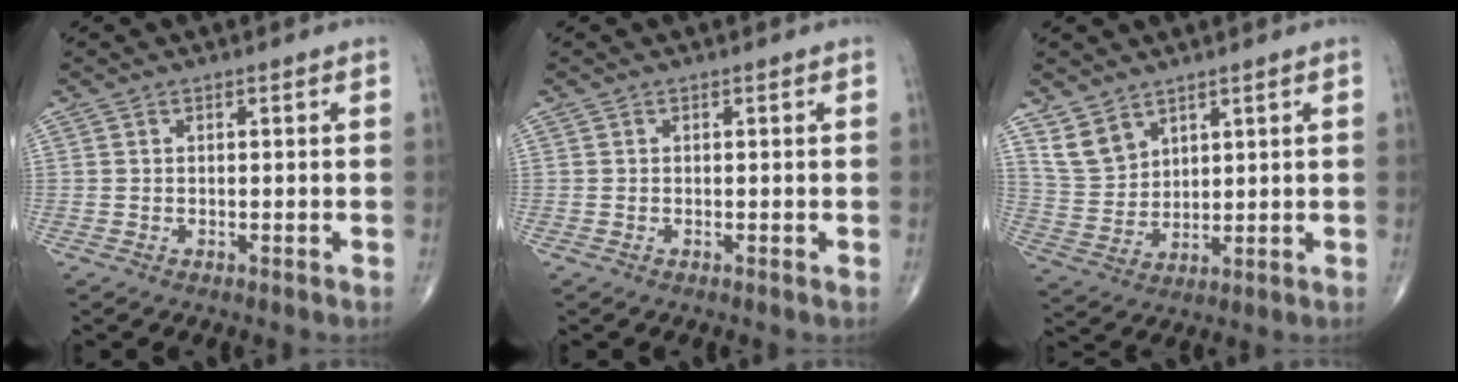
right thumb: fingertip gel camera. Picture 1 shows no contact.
{"total": 0.0}
{"total": 6.6, "force": [4.7, 4.0, 2.3], "torque": [-0.031, -0.025, 0.106]}